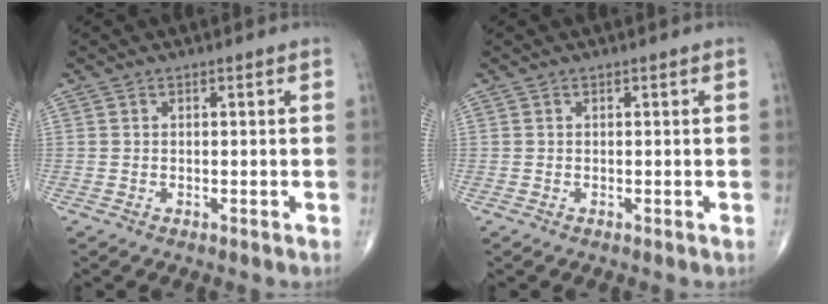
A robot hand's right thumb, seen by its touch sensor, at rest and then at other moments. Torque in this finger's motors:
{"motor_torque": [0.06, 0.06, 0.00, 0.00, 0.03]}